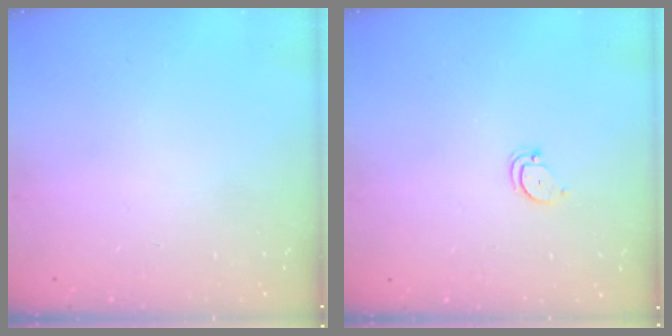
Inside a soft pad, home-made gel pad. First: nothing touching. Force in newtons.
{"total": 2.6, "press": 2.6, "slide": 0.1}